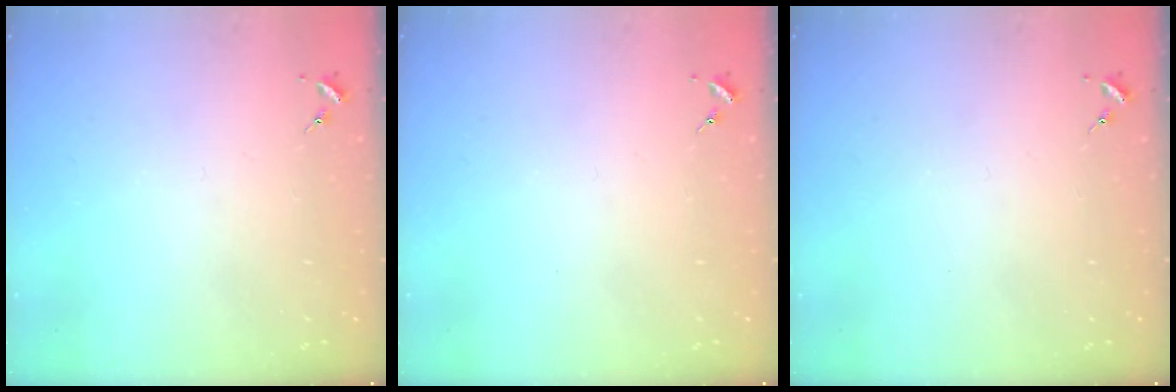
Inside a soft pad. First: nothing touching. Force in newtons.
{"total": 0.0}
{"total": 0.0}